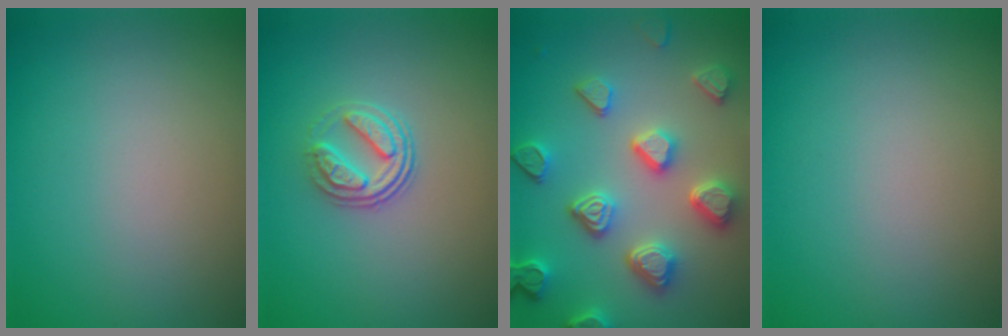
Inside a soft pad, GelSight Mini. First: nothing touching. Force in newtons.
{"total": 2.5, "press": 1.9, "slide": 1.6}
{"total": 5.6, "press": 5.2, "slide": 2.1}
{"total": 0.0}